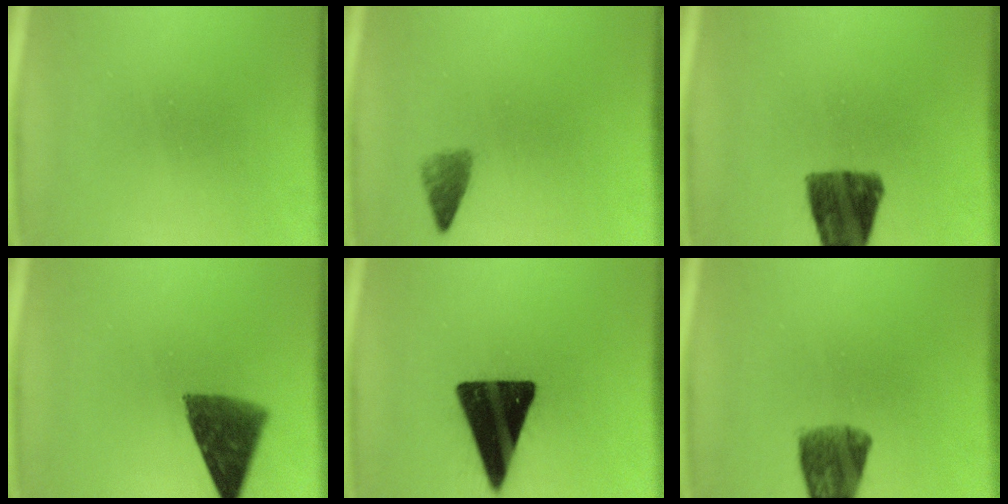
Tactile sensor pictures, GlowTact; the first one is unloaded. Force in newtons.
{"total": 2.2}
{"total": 10.3}
{"total": 9.6}
{"total": 18.6}
{"total": 6.5}